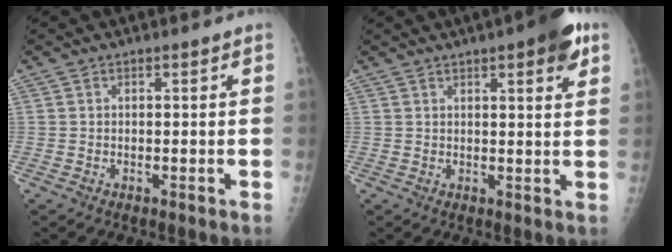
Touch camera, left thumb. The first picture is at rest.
{"total": 7.7, "force": [4.1, 2.0, 6.2], "torque": [-0.070, -0.011, 0.047]}